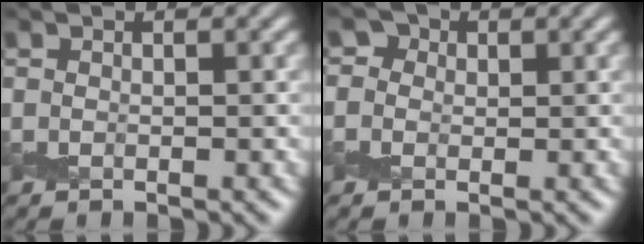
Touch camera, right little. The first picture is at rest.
{"total": 3.1, "force": [1.1, 2.6, 1.2], "torque": [-0.005, 0.012, -0.012]}